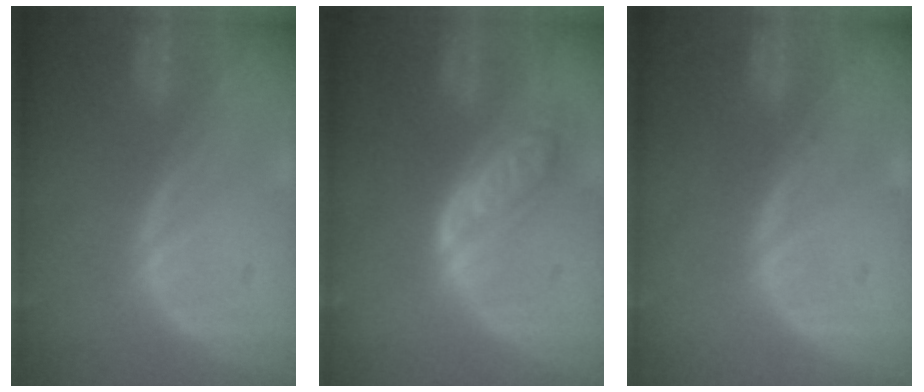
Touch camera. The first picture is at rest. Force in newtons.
{"total": 6.2, "press": 5.6, "slide": 2.7}
{"total": 0.5, "press": 0.1, "slide": 0.5}